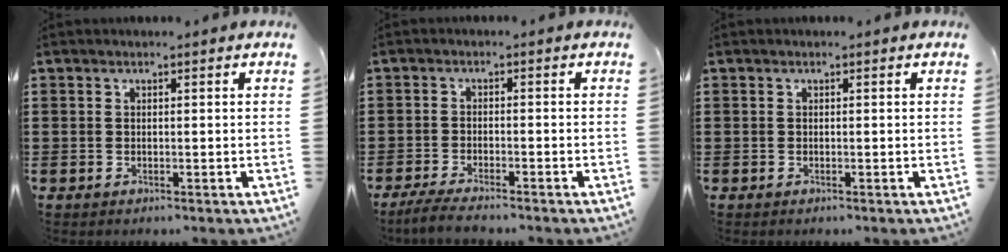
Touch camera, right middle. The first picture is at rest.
{"total": 3.1, "force": [-2.7, 0.2, 1.5], "torque": [-0.039, -0.006, -0.057]}
{"total": 0.0}